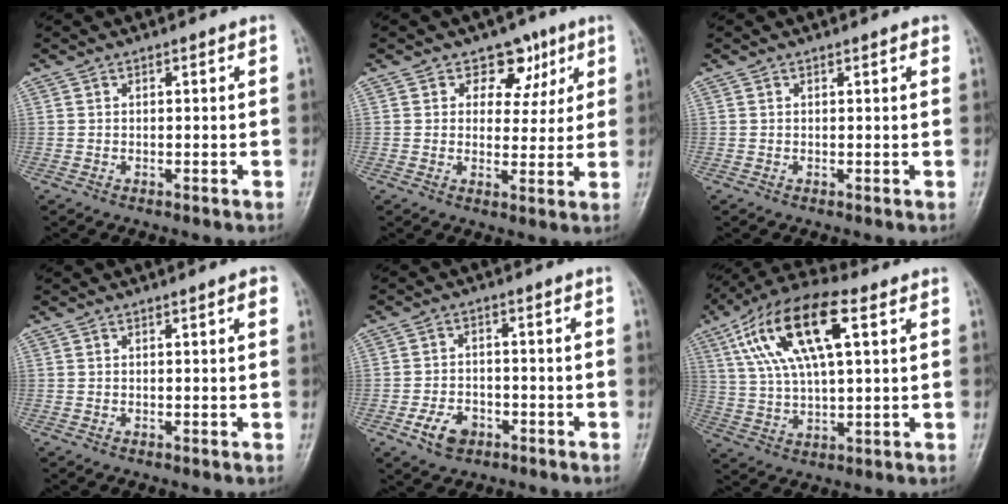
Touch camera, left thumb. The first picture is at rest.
{"total": 6.5, "force": [3.6, 4.9, 2.3], "torque": [0.010, -0.011, 0.048]}
{"total": 0.7, "force": [0.4, 0.1, 0.6], "torque": [-0.007, 0.000, 0.004]}
{"total": 1.5, "force": [0.7, 0.2, 1.3], "torque": [-0.019, 0.000, 0.008]}
{"total": 5.5, "force": [-2.7, 3.8, 3.0], "torque": [-0.045, 0.015, -0.044]}
{"total": 17.3, "force": [6.4, 6.8, 14.5], "torque": [-0.273, 0.012, 0.113]}